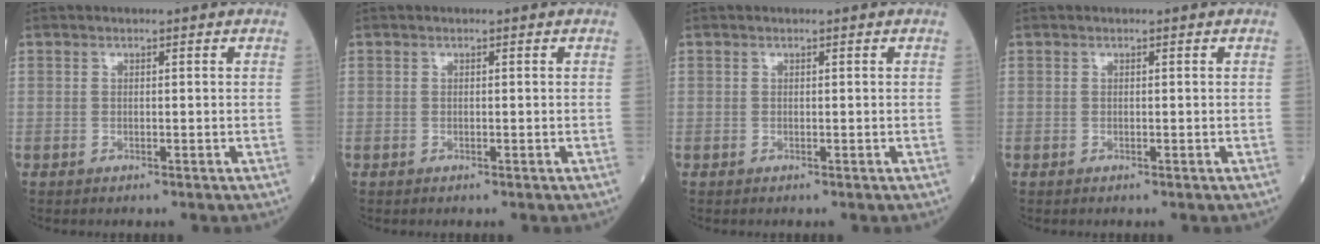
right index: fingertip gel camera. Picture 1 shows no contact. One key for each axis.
{"total": 0.0}
{"total": 0.0}
{"total": 0.0}